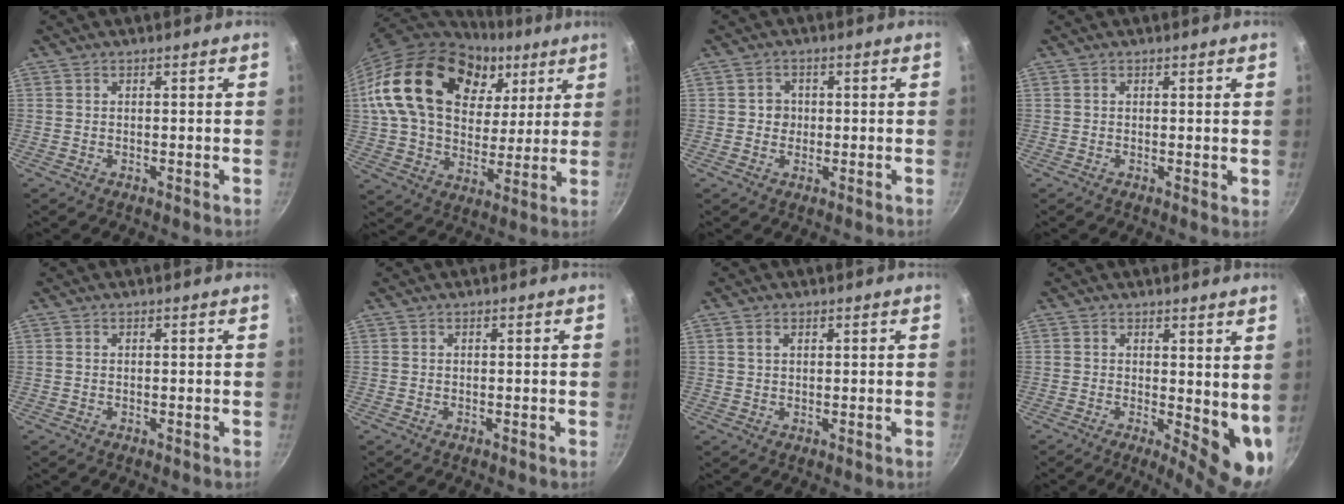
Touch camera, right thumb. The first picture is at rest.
{"total": 28.1, "force": [10.5, 19.1, 17.8], "torque": [-0.295, -0.007, 0.182]}
{"total": 2.7, "force": [0.0, 2.5, 0.9], "torque": [0.003, 0.004, -0.003]}
{"total": 1.1, "force": [0.4, 0.5, 0.9], "torque": [-0.012, 0.000, 0.004]}
{"total": 0.0}
{"total": 0.0}
{"total": 1.8, "force": [0.8, 1.2, 1.0], "torque": [-0.013, 0.001, 0.015]}
{"total": 9.2, "force": [0.7, 3.8, 8.3], "torque": [-0.086, -0.018, 0.014]}